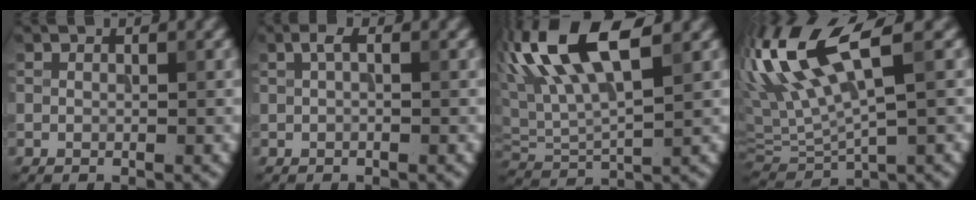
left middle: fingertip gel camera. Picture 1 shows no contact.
{"total": 0.9, "force": [0.2, 0.2, 0.9], "torque": [-0.019, 0.004, 0.003]}
{"total": 10.1, "force": [4.4, 3.3, 8.4], "torque": [-0.176, 0.024, 0.076]}
{"total": 10.6, "force": [3.9, 2.7, 9.4], "torque": [-0.189, 0.020, 0.073]}